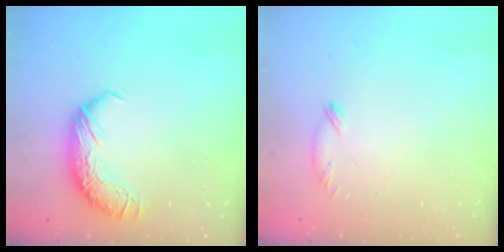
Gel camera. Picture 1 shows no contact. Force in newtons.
{"total": 7.2, "press": 7.2, "slide": 0.5}